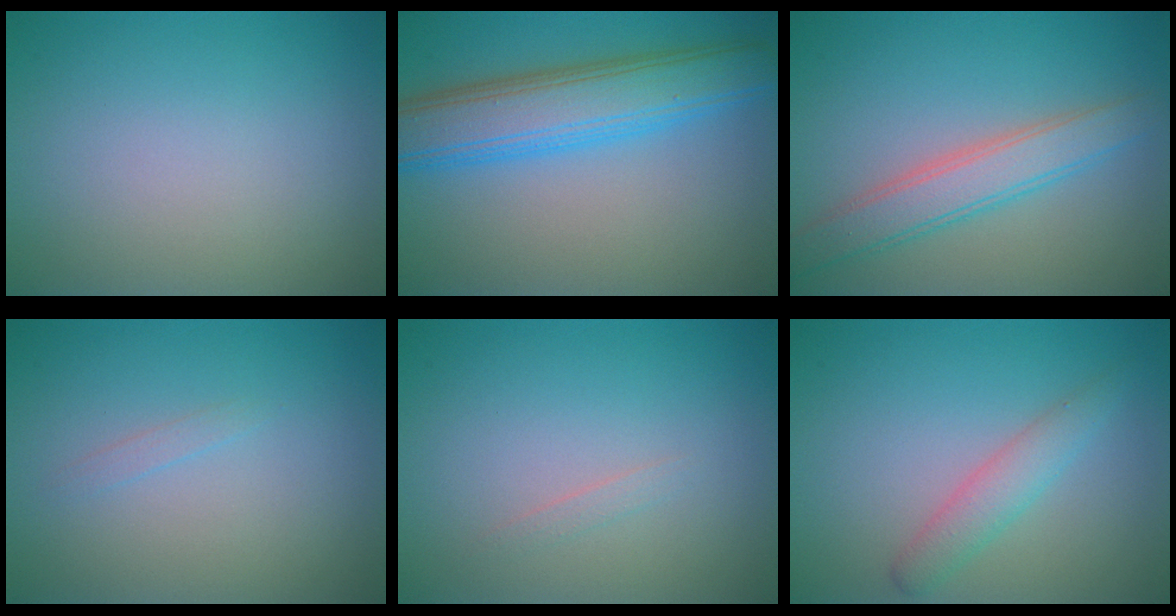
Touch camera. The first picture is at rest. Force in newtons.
{"total": 7.5, "press": 7.5, "slide": 0.2}
{"total": 3.9, "press": 3.9, "slide": 0.1}
{"total": 0.6, "press": 0.6, "slide": 0.0}
{"total": 0.6, "press": 0.6, "slide": 0.0}
{"total": 2.3, "press": 2.3, "slide": 0.2}